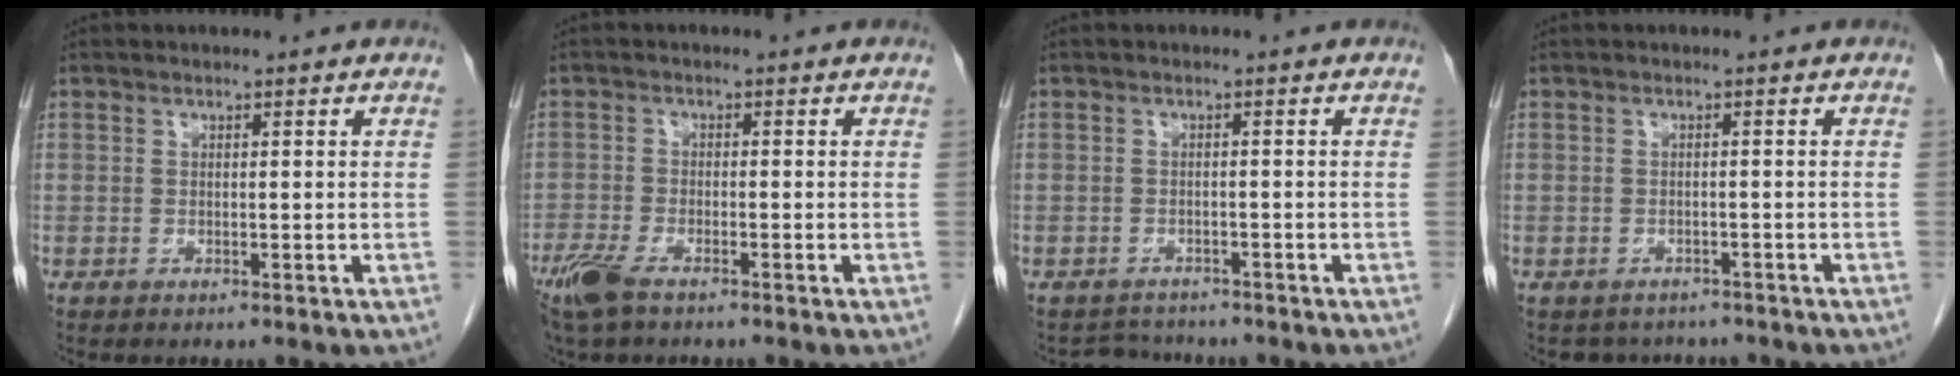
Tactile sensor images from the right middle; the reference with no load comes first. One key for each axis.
{"total": 5.5, "fx": -4.0, "fy": 1.4, "fz": 3.5, "tx": -0.079, "ty": -0.013, "tz": -0.076}
{"total": 2.8, "fx": -2.6, "fy": 0.9, "fz": -0.5, "tx": 0.008, "ty": -0.004, "tz": -0.039}
{"total": 4.2, "fx": -3.7, "fy": 2.0, "fz": 0.1, "tx": 0.003, "ty": 0.006, "tz": -0.045}